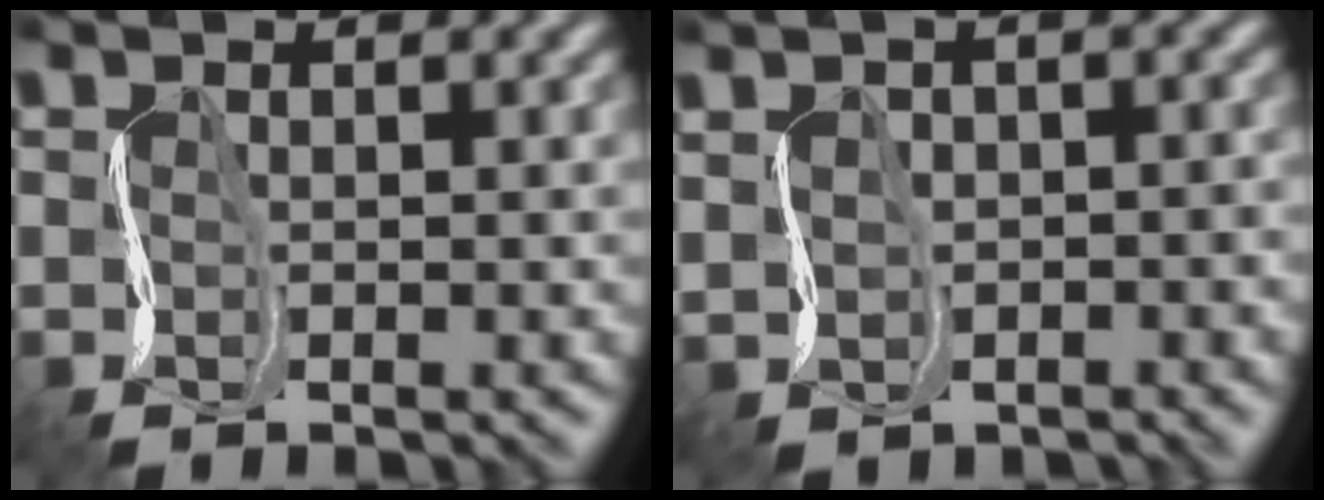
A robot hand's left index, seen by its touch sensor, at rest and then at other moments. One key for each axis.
{"total": 0.9, "fx": -0.8, "fy": 0.4, "fz": 0.1, "tx": -0.003, "ty": -0.015, "tz": -0.004}